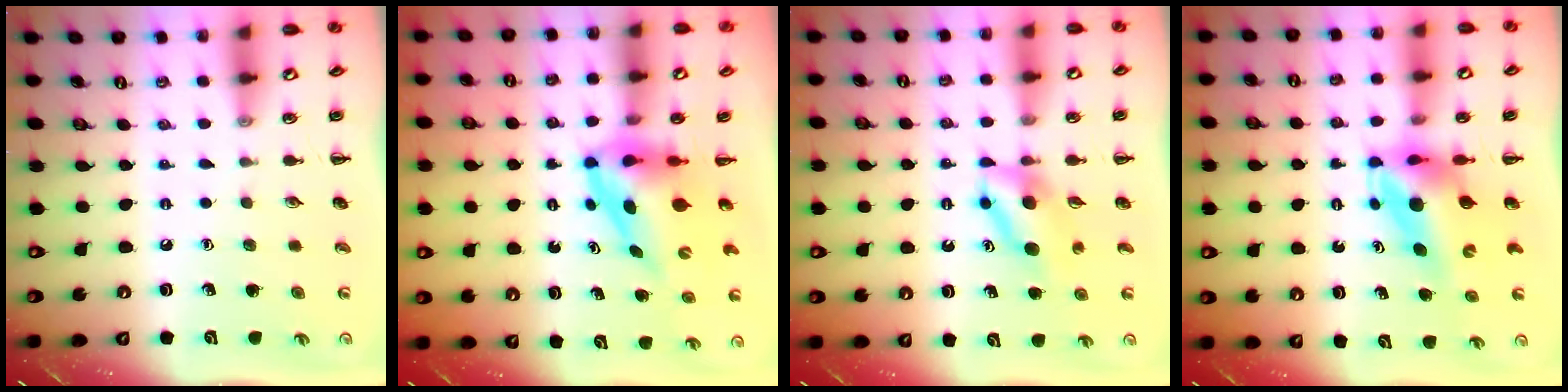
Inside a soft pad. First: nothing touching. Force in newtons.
{"total": 5.0, "press": 4.8, "slide": 1.3}
{"total": 6.1, "press": 6.1, "slide": 0.9}
{"total": 5.4, "press": 5.2, "slide": 1.6}